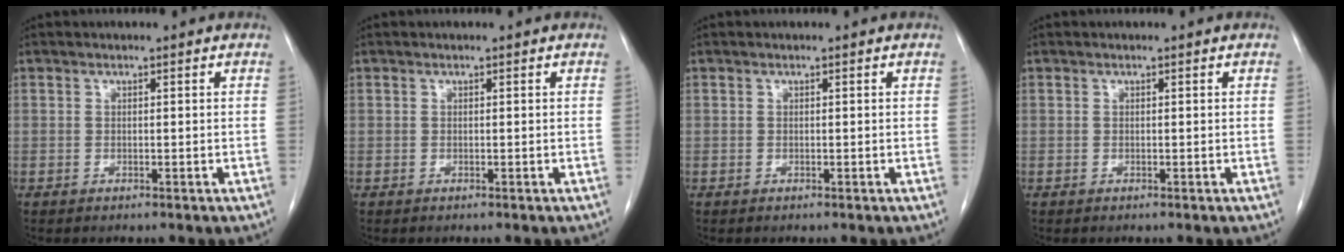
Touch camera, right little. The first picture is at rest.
{"total": 0.0}
{"total": 0.0}
{"total": 0.0}